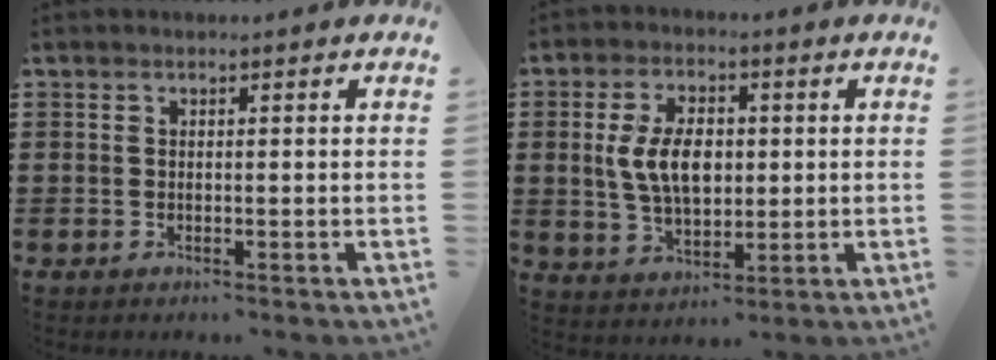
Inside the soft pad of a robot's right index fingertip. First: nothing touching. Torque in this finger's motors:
{"motor_torque": [2.14, 0.00, 0.62, 0.21]}